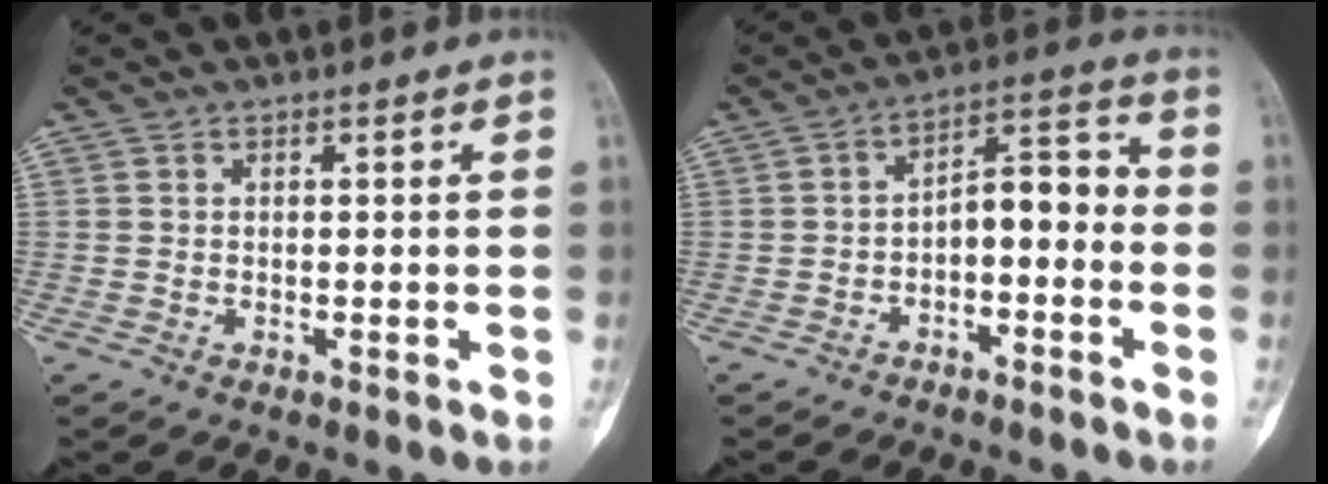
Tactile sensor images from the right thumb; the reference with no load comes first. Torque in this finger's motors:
{"motor_torque": [0.16, 0.23, 0.30, 0.28, -0.01]}